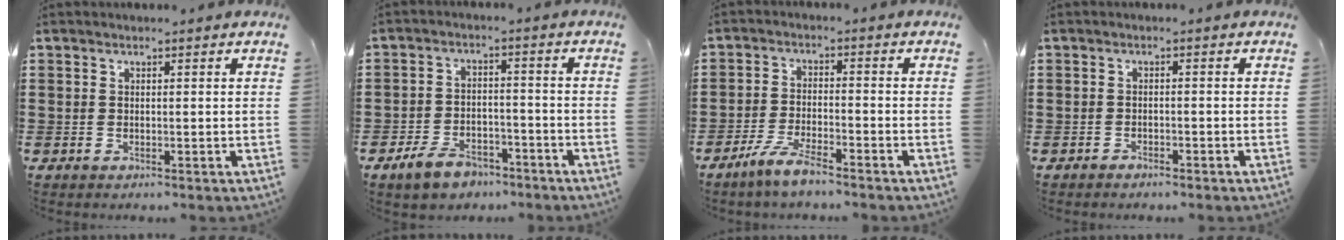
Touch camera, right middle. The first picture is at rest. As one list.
[{"total": 5.5, "force": [-4.5, 2.1, 2.2], "torque": [-0.051, 0.009, -0.088]}, {"total": 5.1, "force": [-4.1, 0.4, 3.0], "torque": [-0.078, -0.011, -0.082]}, {"total": 1.3, "force": [-1.3, 0.2, 0.1], "torque": [-0.008, 0.000, -0.026]}]